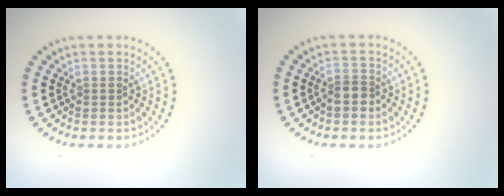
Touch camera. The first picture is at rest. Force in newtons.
{"total": 1.7, "press": 1.5, "slide": 0.8}